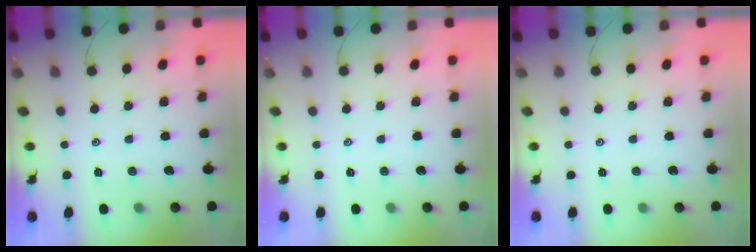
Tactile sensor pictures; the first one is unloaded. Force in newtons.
{"total": 0.0}
{"total": 0.0}